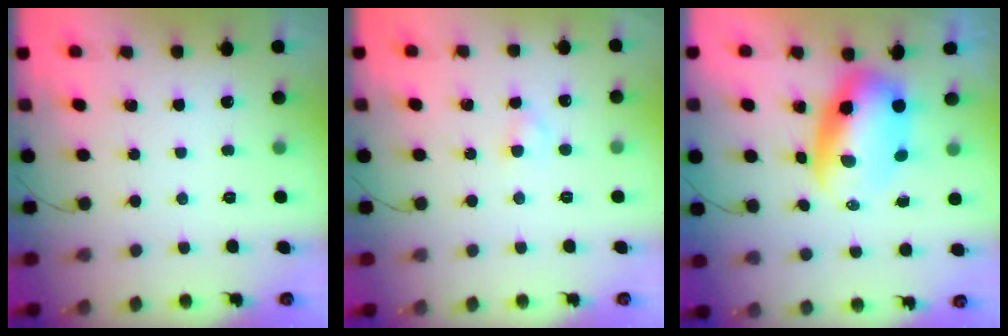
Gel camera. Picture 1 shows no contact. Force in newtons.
{"total": 2.1, "press": 1.9, "slide": 0.9}
{"total": 8.7, "press": 8.4, "slide": 2.2}